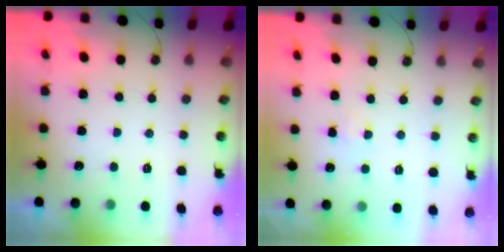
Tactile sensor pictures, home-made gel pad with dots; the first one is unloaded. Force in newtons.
{"total": 1.6, "press": 1.6, "slide": 0.3}